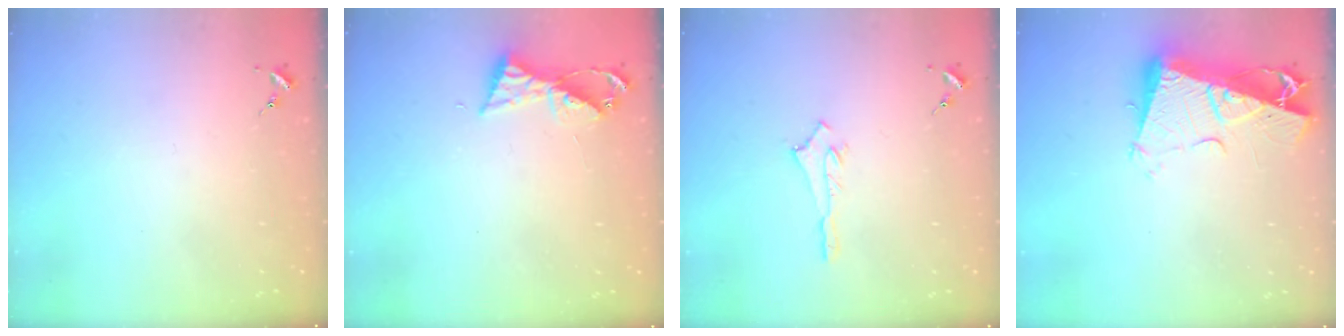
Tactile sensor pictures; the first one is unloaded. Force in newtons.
{"total": 7.1, "press": 7.1, "slide": 0.5}
{"total": 3.0, "press": 3.0, "slide": 0.2}
{"total": 15.1, "press": 14.9, "slide": 1.8}